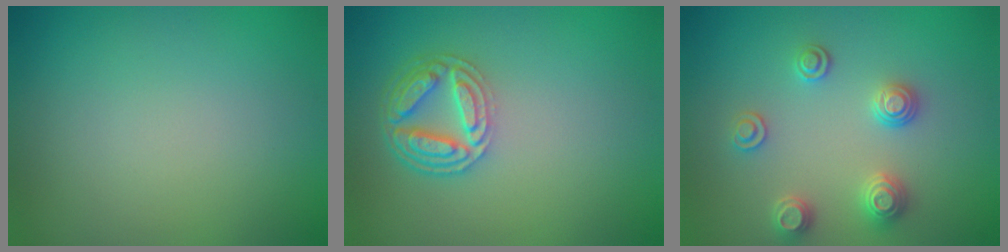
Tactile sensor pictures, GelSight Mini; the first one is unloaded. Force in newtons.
{"total": 4.5, "press": 3.4, "slide": 2.9}
{"total": 2.9, "press": 2.9, "slide": 0.2}